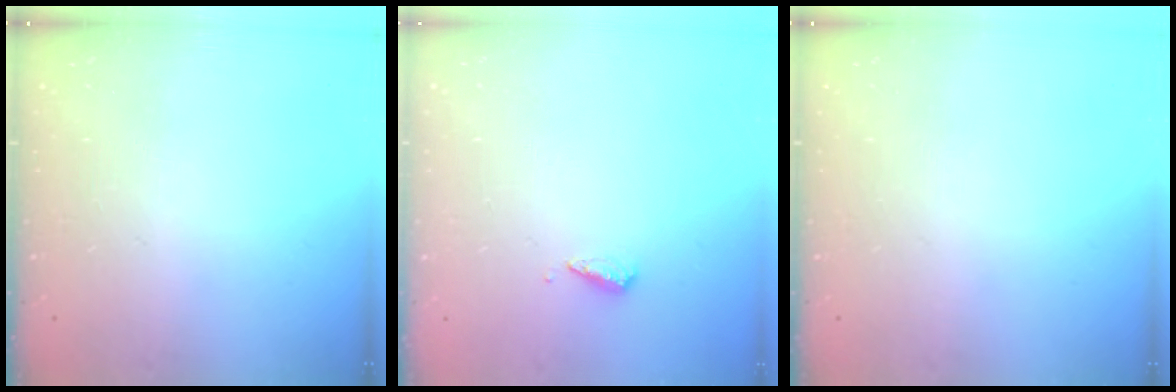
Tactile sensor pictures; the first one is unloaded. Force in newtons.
{"total": 3.0, "press": 3.0, "slide": 0.2}
{"total": 0.0}